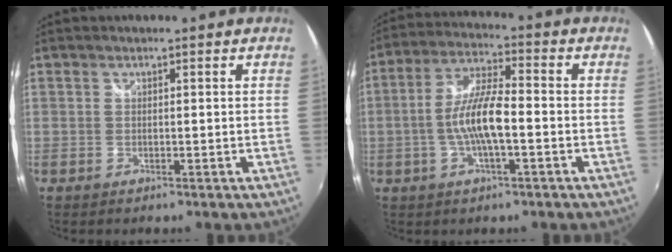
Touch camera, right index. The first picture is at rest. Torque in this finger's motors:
{"motor_torque": [1.48, -0.39, 0.83, 0.20]}